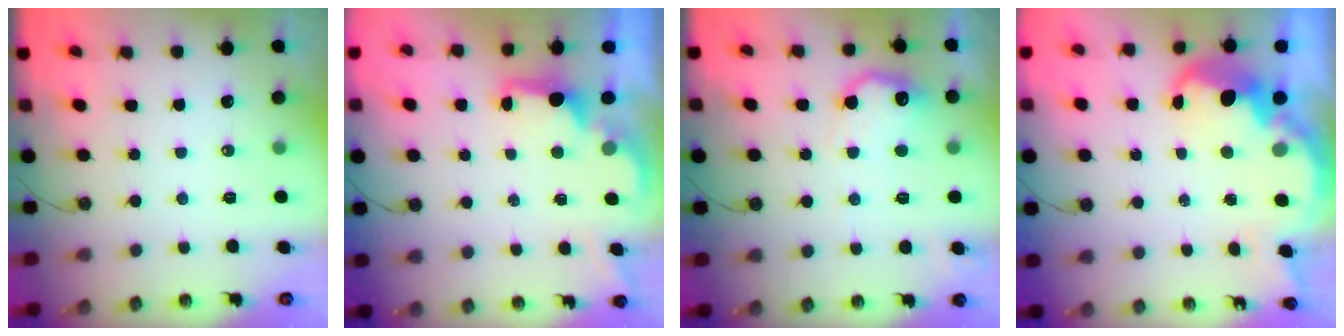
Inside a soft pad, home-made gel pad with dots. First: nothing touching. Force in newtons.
{"total": 2.1, "press": 1.9, "slide": 0.8}
{"total": 12.2, "press": 12.2, "slide": 0.3}
{"total": 8.2, "press": 8.2, "slide": 0.5}